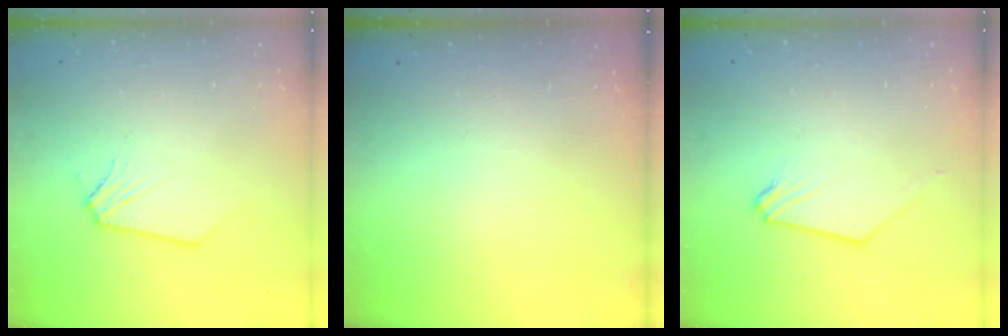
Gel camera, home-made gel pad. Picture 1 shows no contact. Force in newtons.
{"total": 0.0}
{"total": 0.6, "press": 0.6, "slide": 0.2}